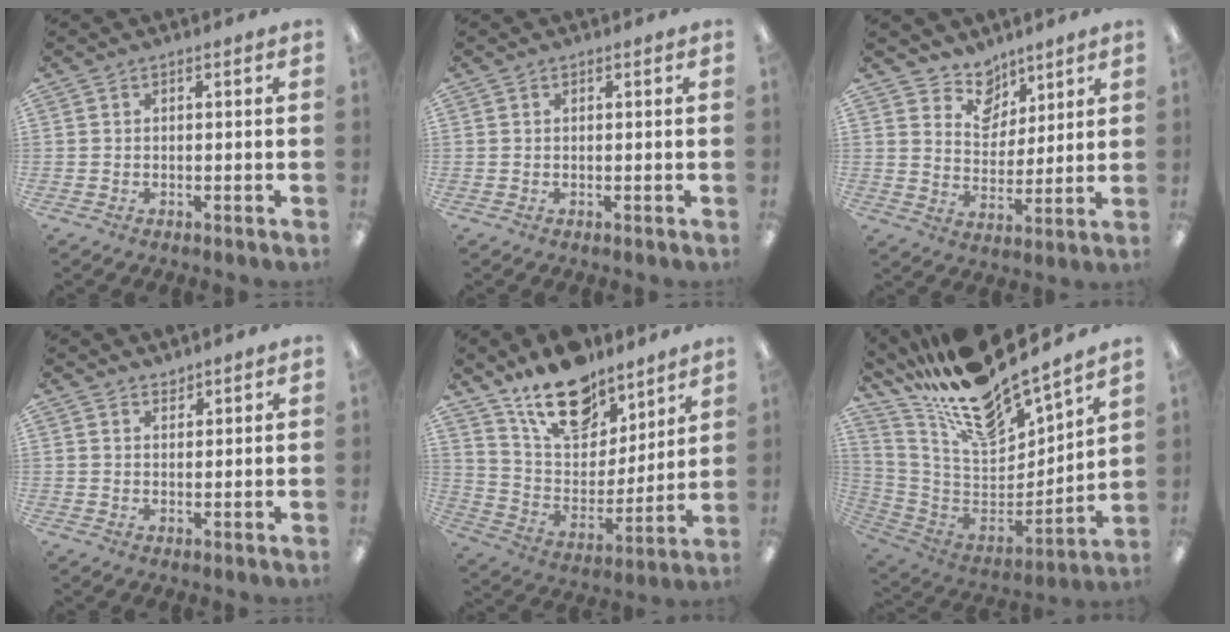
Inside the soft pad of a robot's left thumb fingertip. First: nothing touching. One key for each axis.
{"total": 0.0}
{"total": 8.8, "fx": 7.0, "fy": 5.2, "fz": 0.9, "tx": -0.013, "ty": -0.054, "tz": 0.132}
{"total": 1.7, "fx": 1.7, "fy": 0.3, "fz": 0.0, "tx": 0.008, "ty": -0.008, "tz": 0.031}
{"total": 18.3, "fx": 13.8, "fy": 9.2, "fz": 7.6, "tx": -0.130, "ty": -0.091, "tz": 0.248}
{"total": 19.3, "fx": 16.4, "fy": 5.0, "fz": 8.8, "tx": -0.167, "ty": -0.132, "tz": 0.281}